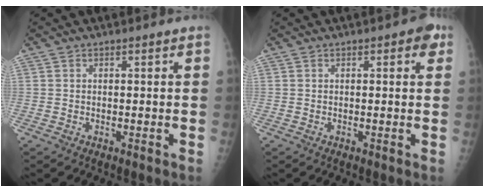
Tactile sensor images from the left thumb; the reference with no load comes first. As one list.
[{"total": 2.9, "force": [1.1, 1.3, 2.3], "torque": [-0.015, 0.002, 0.007]}]